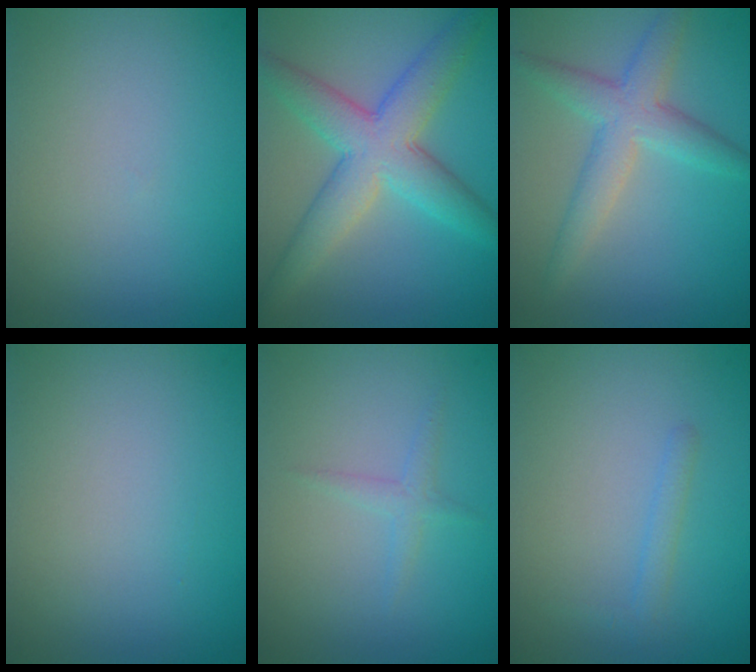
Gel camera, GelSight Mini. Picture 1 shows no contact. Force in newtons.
{"total": 6.8, "press": 6.8, "slide": 0.2}
{"total": 4.3, "press": 4.3, "slide": 0.3}
{"total": 0.0}
{"total": 1.2, "press": 1.2, "slide": 0.1}
{"total": 1.1, "press": 1.1, "slide": 0.0}